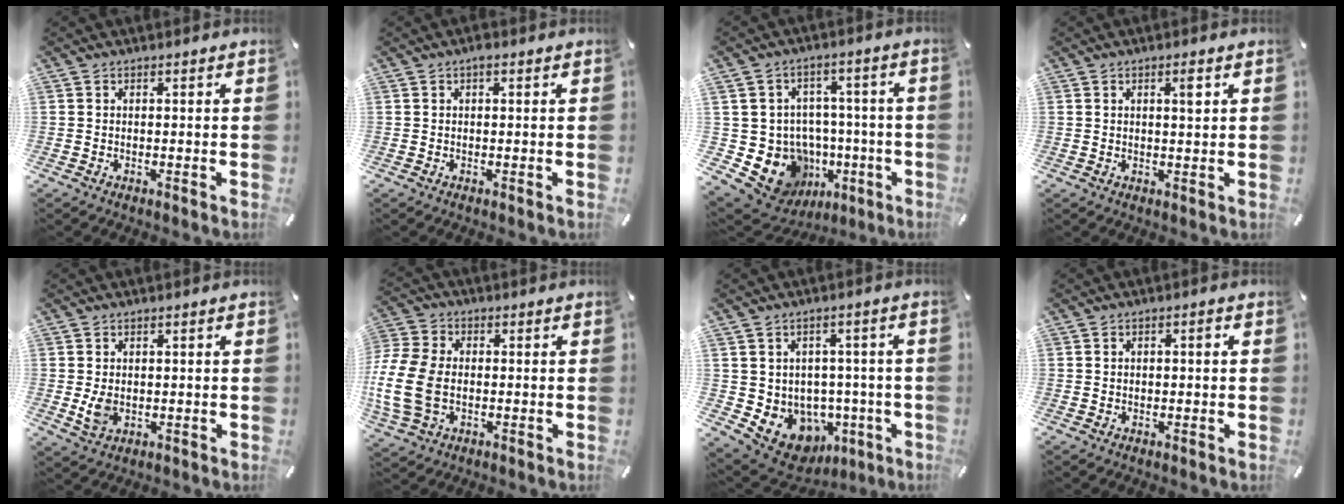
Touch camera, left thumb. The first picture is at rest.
{"total": 1.1, "force": [0.4, 0.3, 0.9], "torque": [-0.018, 0.004, 0.006]}
{"total": 12.6, "force": [-4.4, 11.0, 4.2], "torque": [-0.066, 0.008, -0.051]}
{"total": 2.8, "force": [1.0, 0.5, 2.5], "torque": [-0.044, -0.001, 0.014]}
{"total": 3.9, "force": [-0.1, 3.0, 2.6], "torque": [-0.059, -0.006, -0.006]}
{"total": 13.6, "force": [-2.0, 9.9, 9.0], "torque": [-0.206, 0.013, -0.033]}
{"total": 8.1, "force": [-1.8, 7.4, 2.6], "torque": [-0.043, -0.016, -0.016]}
{"total": 1.7, "force": [0.2, 0.8, 1.5], "torque": [-0.031, 0.006, 0.001]}